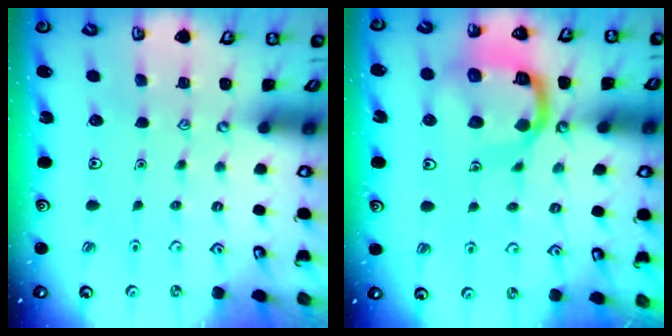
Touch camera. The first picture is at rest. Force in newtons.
{"total": 14.5, "press": 14.4, "slide": 1.5}